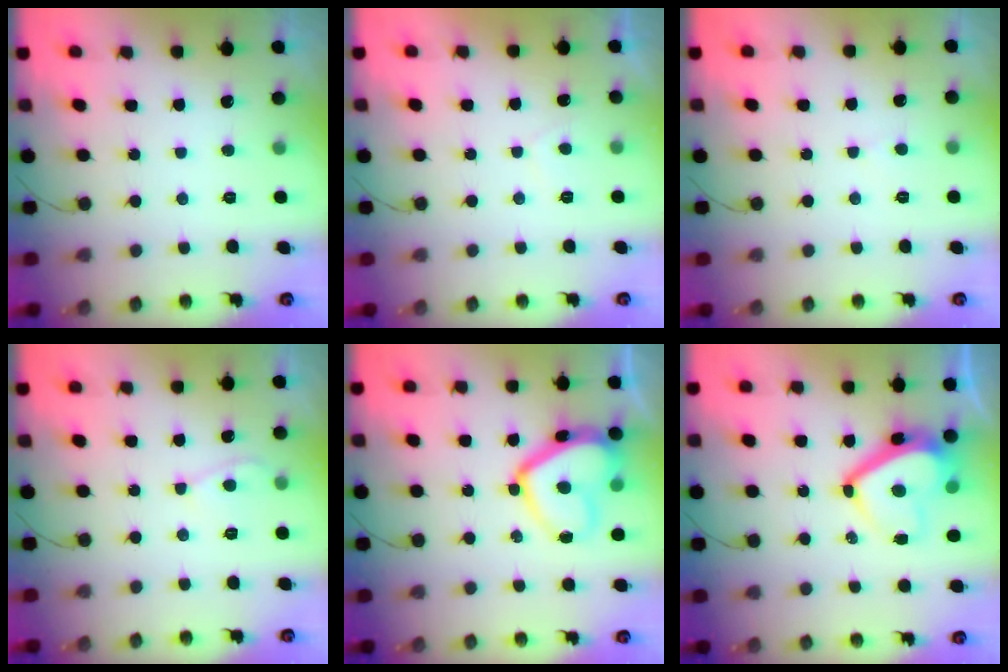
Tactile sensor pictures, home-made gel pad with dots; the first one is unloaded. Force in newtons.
{"total": 1.1, "press": 0.9, "slide": 0.6}
{"total": 2.9, "press": 2.9, "slide": 0.4}
{"total": 4.4, "press": 4.4, "slide": 0.4}
{"total": 14.4, "press": 14.3, "slide": 1.4}
{"total": 12.6, "press": 12.6, "slide": 1.0}